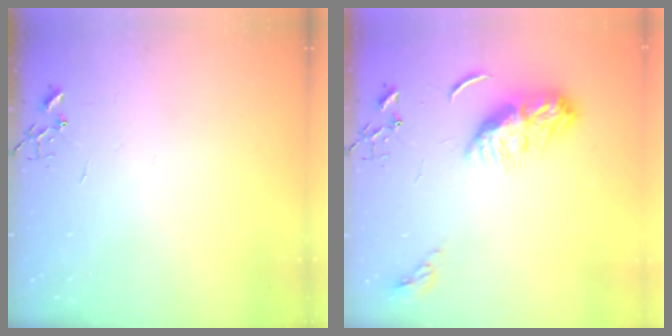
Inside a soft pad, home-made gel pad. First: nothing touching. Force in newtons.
{"total": 9.4, "press": 9.4, "slide": 0.6}